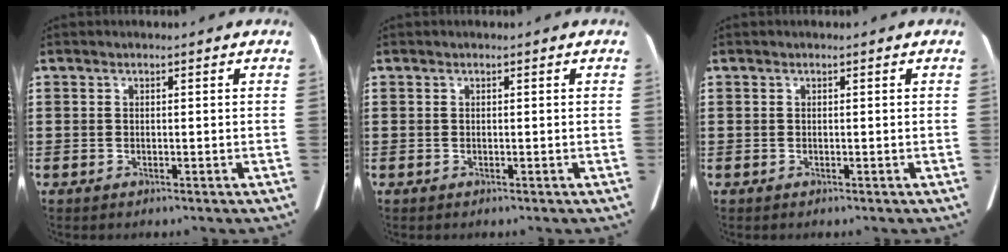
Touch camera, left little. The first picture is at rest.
{"total": 0.0}
{"total": 0.0}